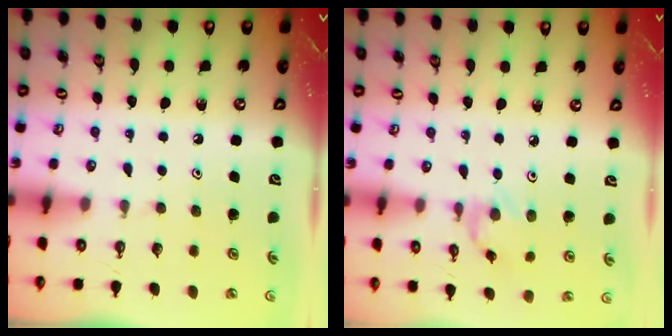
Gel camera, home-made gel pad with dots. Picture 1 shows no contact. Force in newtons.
{"total": 1.3, "press": 1.2, "slide": 0.4}